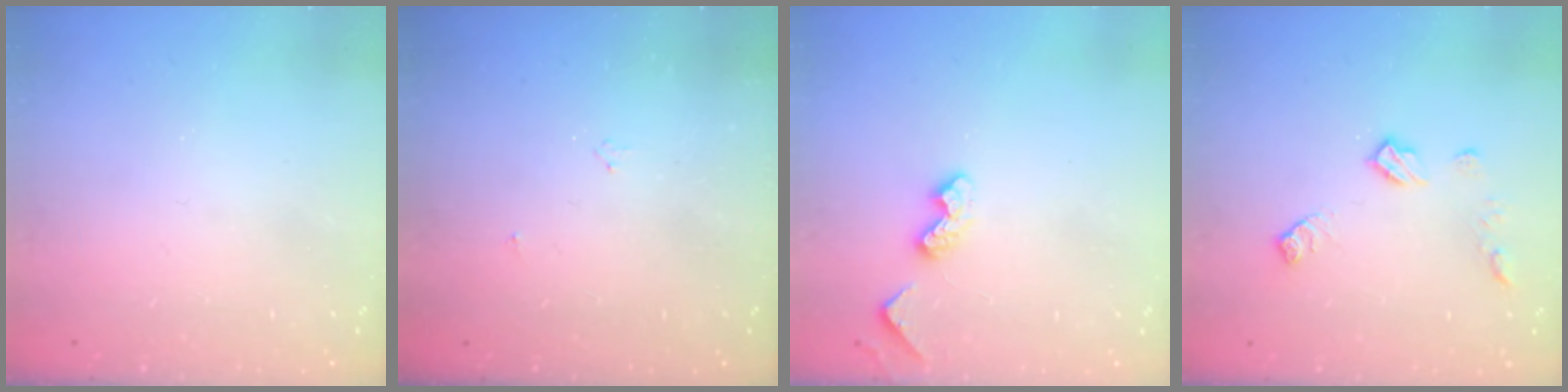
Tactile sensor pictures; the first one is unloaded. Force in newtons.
{"total": 2.7, "press": 2.7, "slide": 0.5}
{"total": 5.3, "press": 5.2, "slide": 0.8}
{"total": 7.9, "press": 7.9, "slide": 0.3}